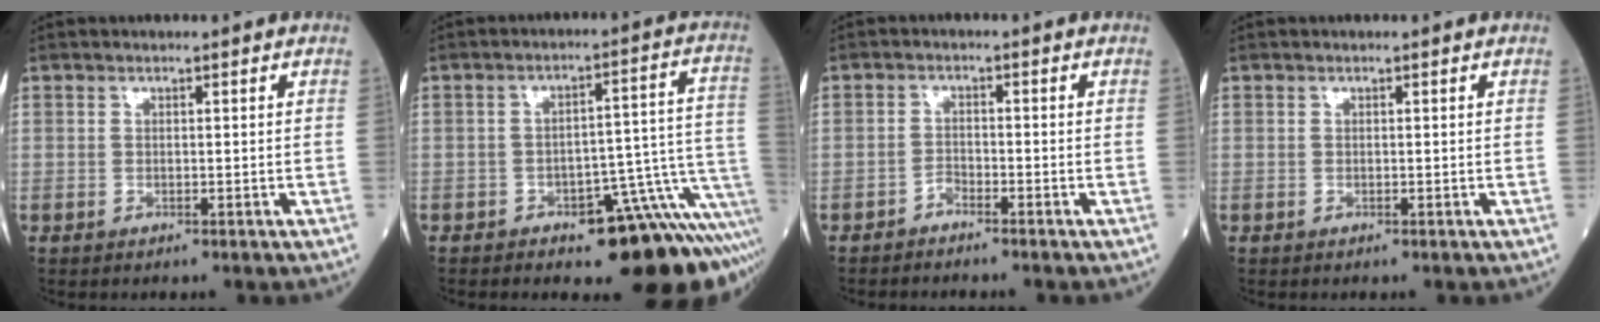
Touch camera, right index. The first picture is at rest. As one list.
[{"total": 12.6, "force": [-7.9, 2.6, 9.4], "torque": [-0.054, 0.045, -0.109]}, {"total": 1.4, "force": [-1.4, 0.3, 0.3], "torque": [0.001, 0.002, -0.026]}, {"total": 0.0}]